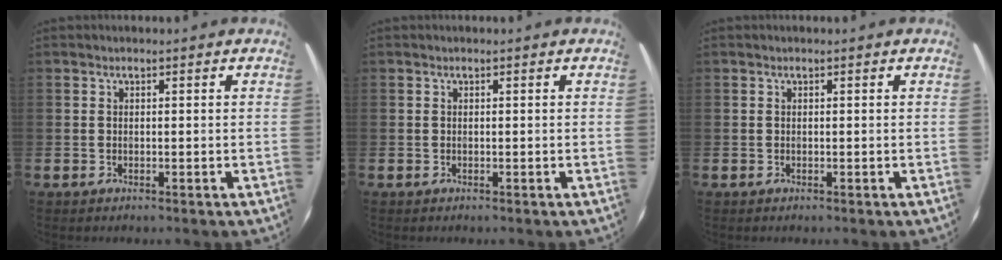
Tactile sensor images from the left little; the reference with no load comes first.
{"total": 0.0}
{"total": 0.0}